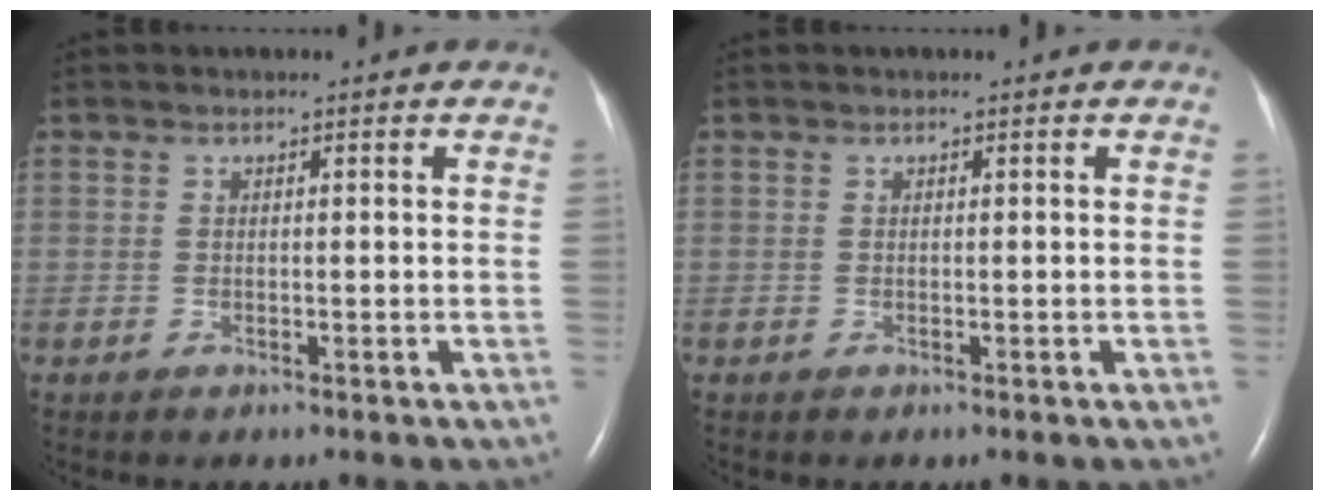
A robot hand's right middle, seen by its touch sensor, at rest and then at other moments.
{"total": 0.0}